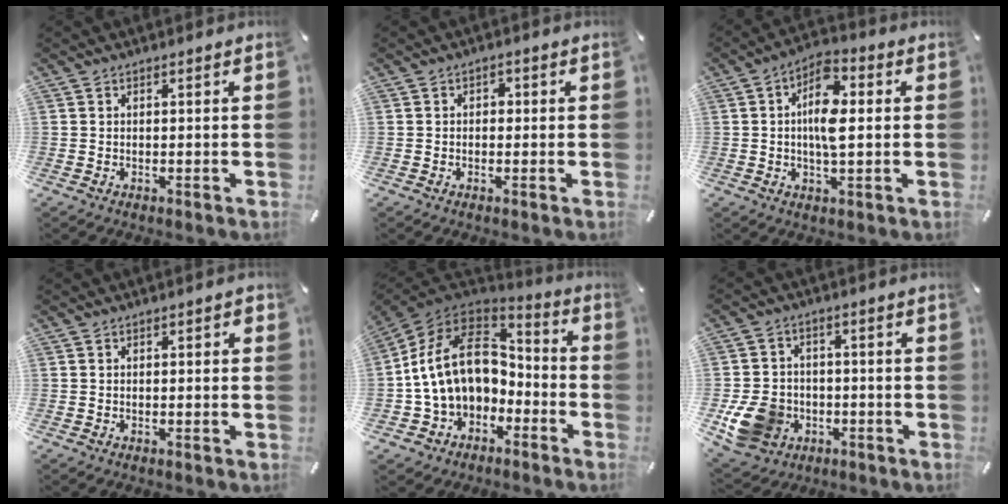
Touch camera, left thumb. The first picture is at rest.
{"total": 1.5, "force": [-0.5, 1.2, 0.7], "torque": [-0.015, 0.009, -0.013]}
{"total": 9.7, "force": [0.9, 4.3, 8.7], "torque": [-0.158, 0.002, 0.011]}
{"total": 0.9, "force": [-0.1, 0.5, 0.8], "torque": [-0.013, 0.002, -0.004]}
{"total": 17.6, "force": [0.4, 13.7, 10.9], "torque": [-0.219, 0.012, 0.011]}
{"total": 11.0, "force": [-3.1, 9.4, 4.8], "torque": [-0.111, 0.020, -0.054]}